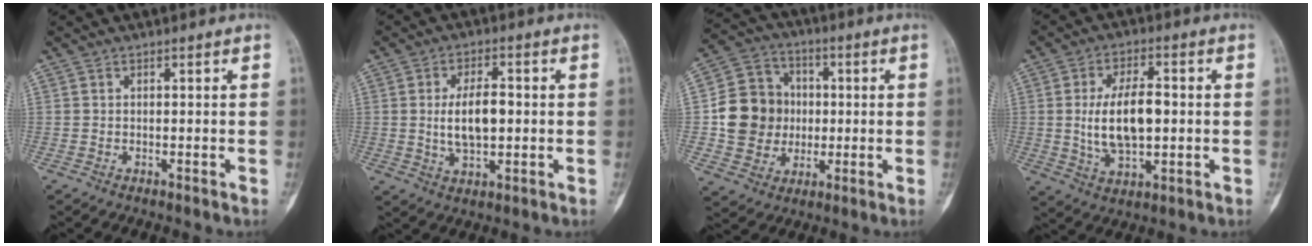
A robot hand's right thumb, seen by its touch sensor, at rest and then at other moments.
{"total": 8.2, "force": [0.1, 4.1, 7.1], "torque": [-0.120, 0.002, 0.004]}
{"total": 13.8, "force": [-0.2, 12.5, 5.8], "torque": [-0.074, 0.022, 0.002]}
{"total": 11.5, "force": [0.1, 5.8, 10.0], "torque": [-0.171, 0.005, 0.007]}